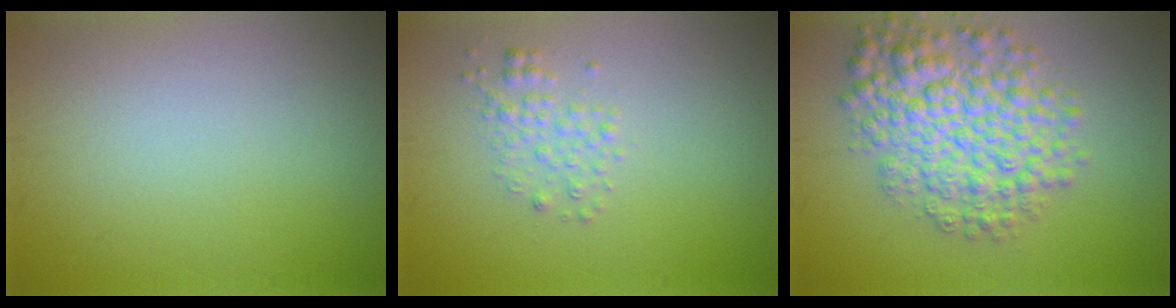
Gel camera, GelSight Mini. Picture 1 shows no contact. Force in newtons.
{"total": 1.7, "press": 1.7, "slide": 0.0}
{"total": 7.2, "press": 7.2, "slide": 0.2}